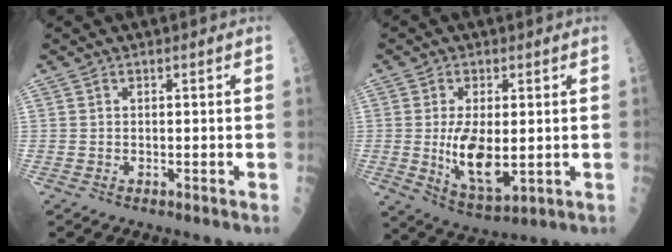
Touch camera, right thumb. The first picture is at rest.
{"total": 10.4, "force": [-0.3, 4.9, 9.2], "torque": [-0.159, -0.022, 0.009]}